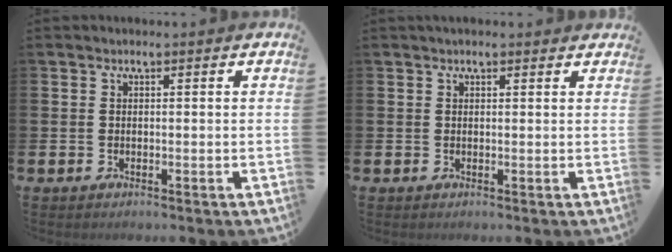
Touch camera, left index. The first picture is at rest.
{"total": 0.8, "force": [0.8, 0.3, 0.3], "torque": [0.006, 0.001, 0.011]}